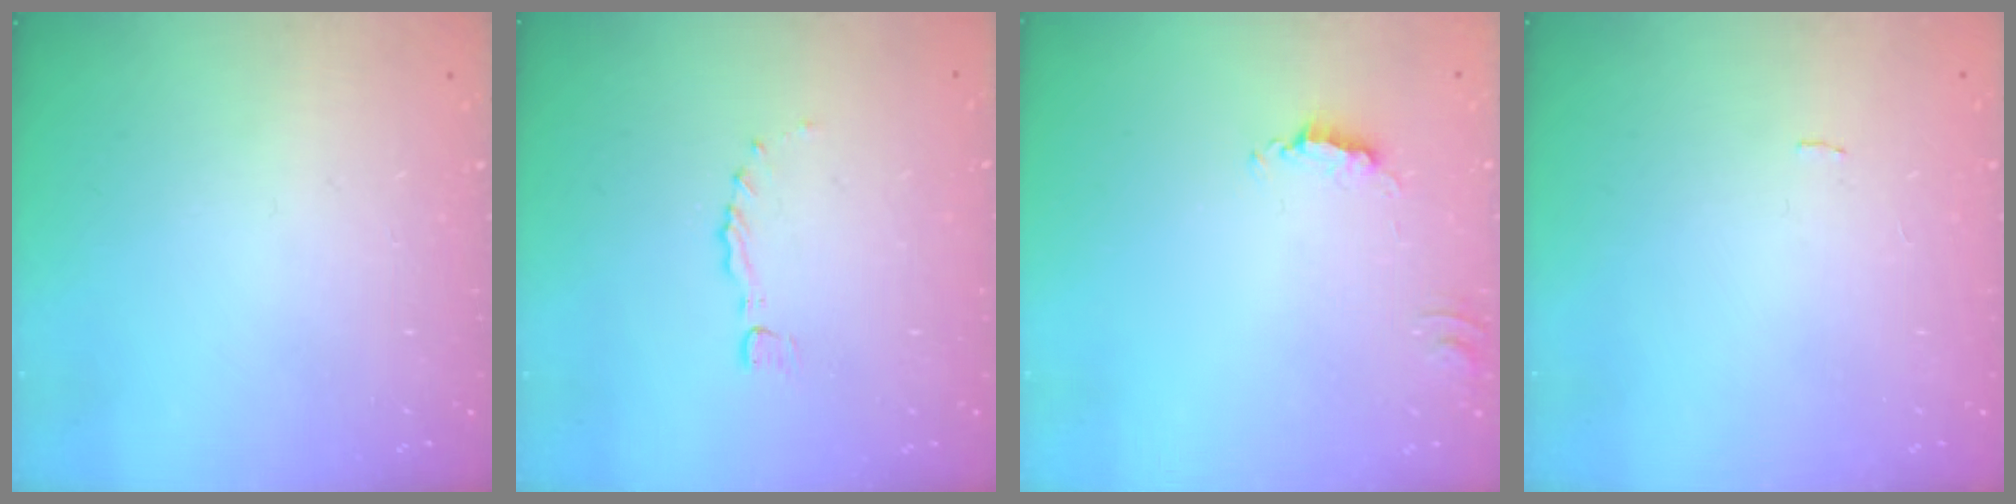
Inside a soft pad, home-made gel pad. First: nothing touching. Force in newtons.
{"total": 0.0}
{"total": 2.0, "press": 2.0, "slide": 0.2}
{"total": 0.6, "press": 0.5, "slide": 0.2}